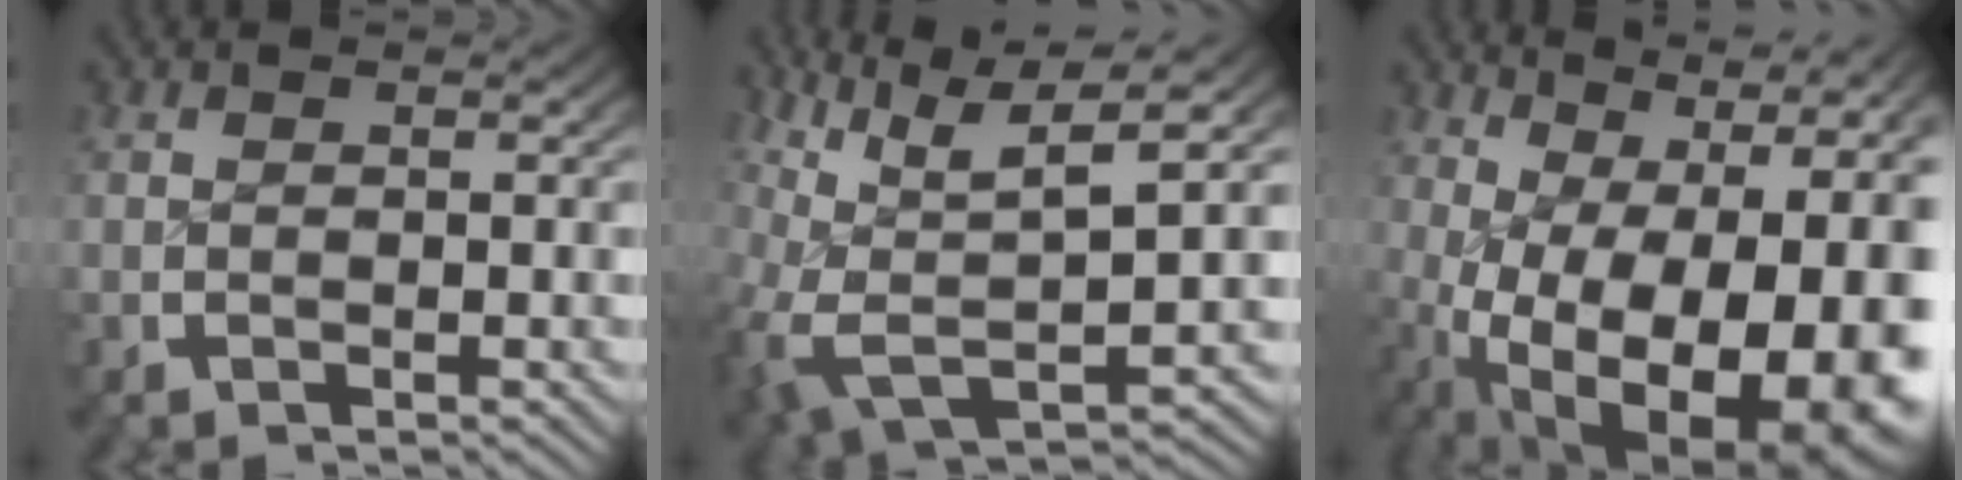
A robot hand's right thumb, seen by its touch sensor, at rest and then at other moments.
{"total": 11.7, "force": [0.4, 7.6, 8.9], "torque": [-0.203, -0.053, 0.028]}
{"total": 19.6, "force": [-1.2, 12.7, 14.9], "torque": [-0.248, -0.074, 0.021]}